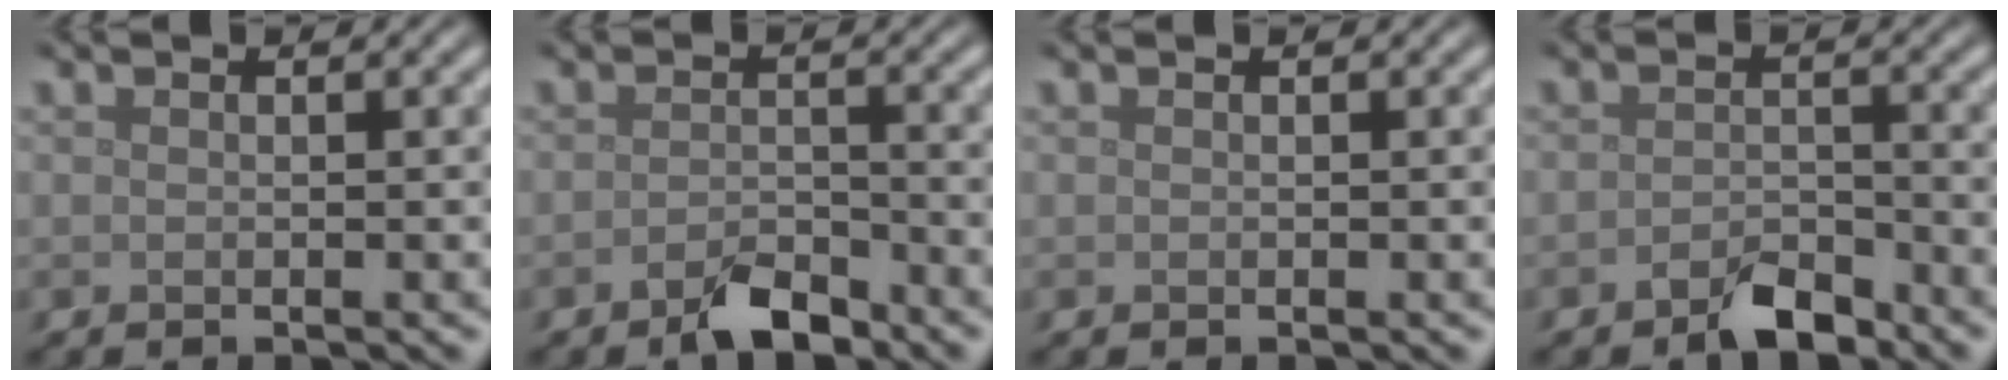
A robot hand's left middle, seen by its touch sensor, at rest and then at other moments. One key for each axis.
{"total": 2.9, "fx": -2.2, "fy": 1.2, "fz": 1.5, "tx": -0.025, "ty": 0.003, "tz": -0.043}
{"total": 0.0}
{"total": 2.9, "fx": -2.2, "fy": 1.2, "fz": 1.5, "tx": -0.024, "ty": 0.004, "tz": -0.044}